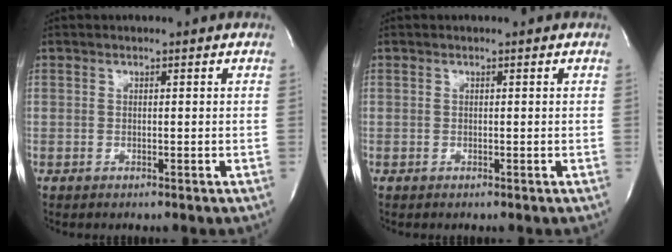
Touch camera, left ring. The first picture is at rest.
{"total": 0.0}